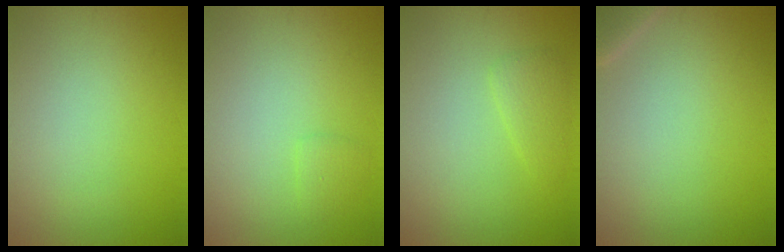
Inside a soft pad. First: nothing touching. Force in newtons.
{"total": 0.8, "press": 0.8, "slide": 0.1}
{"total": 1.4, "press": 1.4, "slide": 0.2}
{"total": 1.9, "press": 1.9, "slide": 0.2}